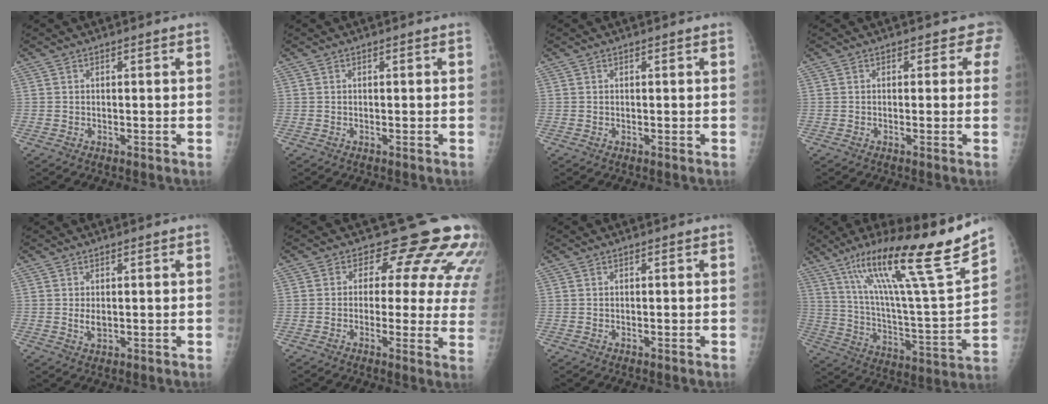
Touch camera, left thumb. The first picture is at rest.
{"total": 0.0}
{"total": 0.0}
{"total": 2.3, "force": [1.3, 1.7, 0.9], "torque": [0.018, -0.004, 0.000]}
{"total": 2.2, "force": [0.4, 1.3, 1.7], "torque": [-0.025, -0.006, 0.009]}
{"total": 14.1, "force": [10.2, 6.6, 7.0], "torque": [-0.024, -0.051, 0.092]}
{"total": 0.0}
{"total": 26.2, "force": [17.6, 2.1, 19.3], "torque": [-0.290, -0.058, 0.300]}